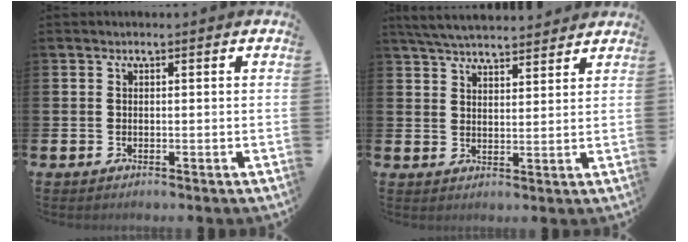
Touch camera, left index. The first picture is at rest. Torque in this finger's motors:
{"motor_torque": [0.97, -1.17, 0.53, 0.17]}